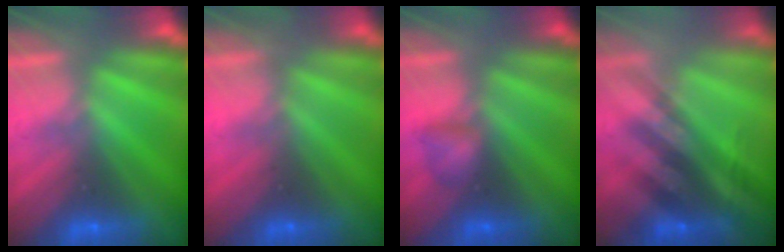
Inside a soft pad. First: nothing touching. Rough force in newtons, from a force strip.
{"total": 4.7}
{"total": 1.9}
{"total": 2.7}